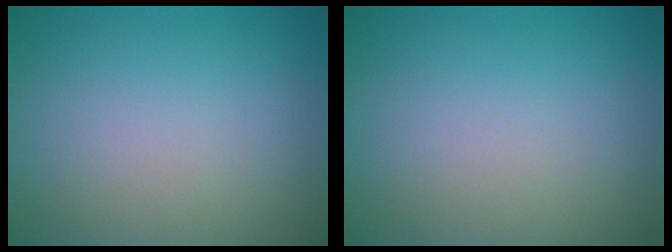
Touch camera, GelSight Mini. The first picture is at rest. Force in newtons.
{"total": 0.0}